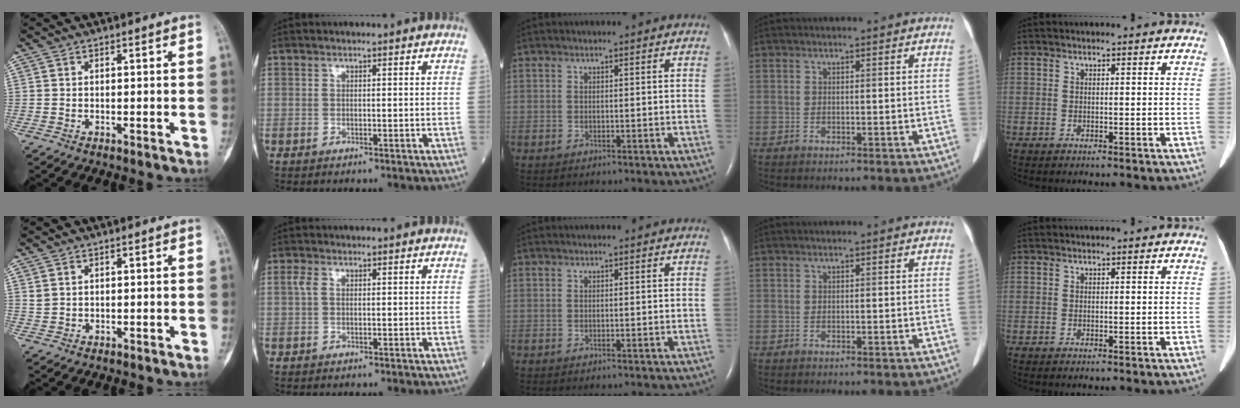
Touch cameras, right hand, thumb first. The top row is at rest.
{"thumb": {"total": 1.0, "force": [0.6, 0.8, 0.4], "torque": [-0.002, -0.002, 0.015]}, "index": {"total": 1.3, "force": [0.4, 0.8, 1.0], "torque": [-0.031, 0.013, 0.010]}}